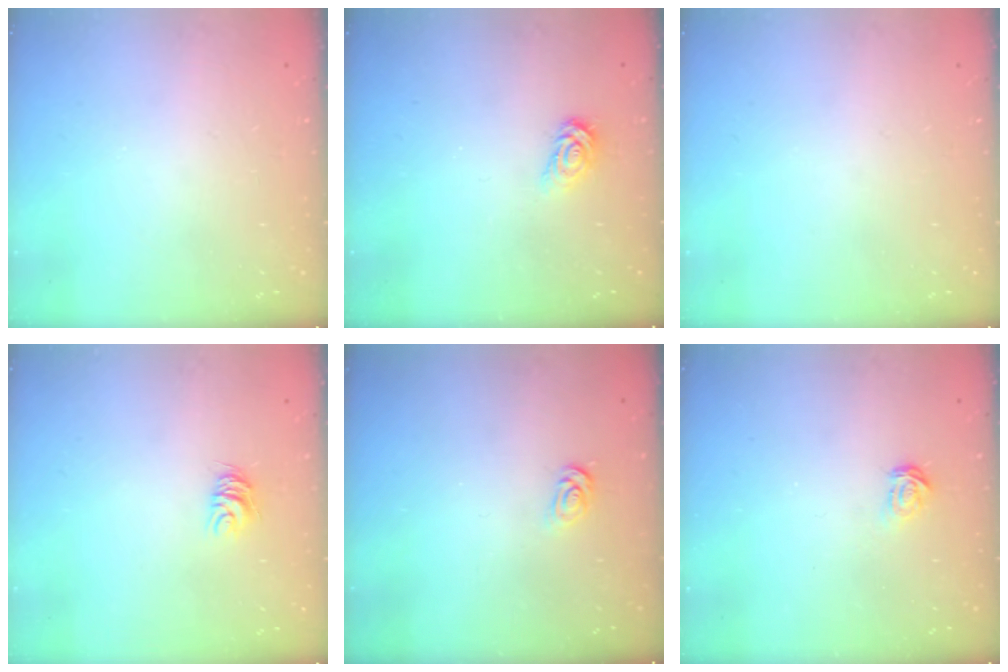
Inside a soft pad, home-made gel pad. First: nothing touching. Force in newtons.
{"total": 3.2, "press": 3.2, "slide": 0.0}
{"total": 0.0}
{"total": 6.2, "press": 6.2, "slide": 0.1}
{"total": 2.6, "press": 2.6, "slide": 0.4}
{"total": 2.3, "press": 2.3, "slide": 0.3}